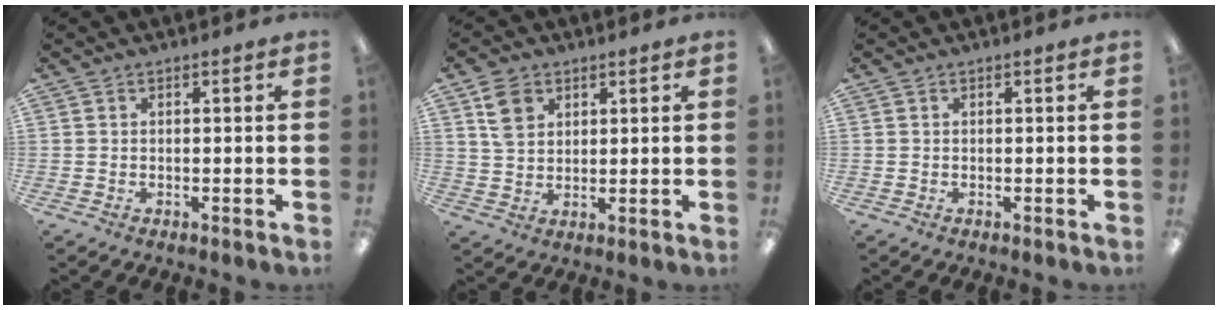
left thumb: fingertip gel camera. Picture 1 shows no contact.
{"total": 6.7, "force": [3.5, 5.0, 2.8], "torque": [-0.055, 0.005, 0.066]}
{"total": 0.0}